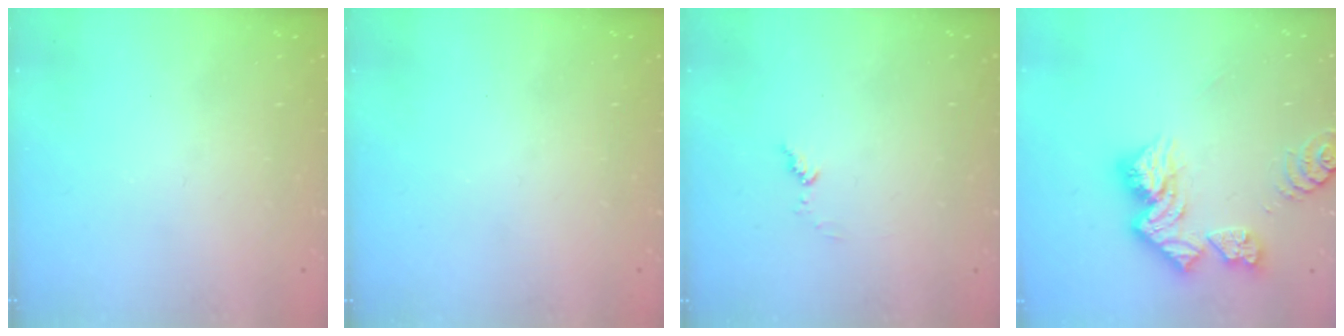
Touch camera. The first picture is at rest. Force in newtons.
{"total": 0.0}
{"total": 4.9, "press": 4.9, "slide": 0.3}
{"total": 13.1, "press": 13.0, "slide": 1.4}